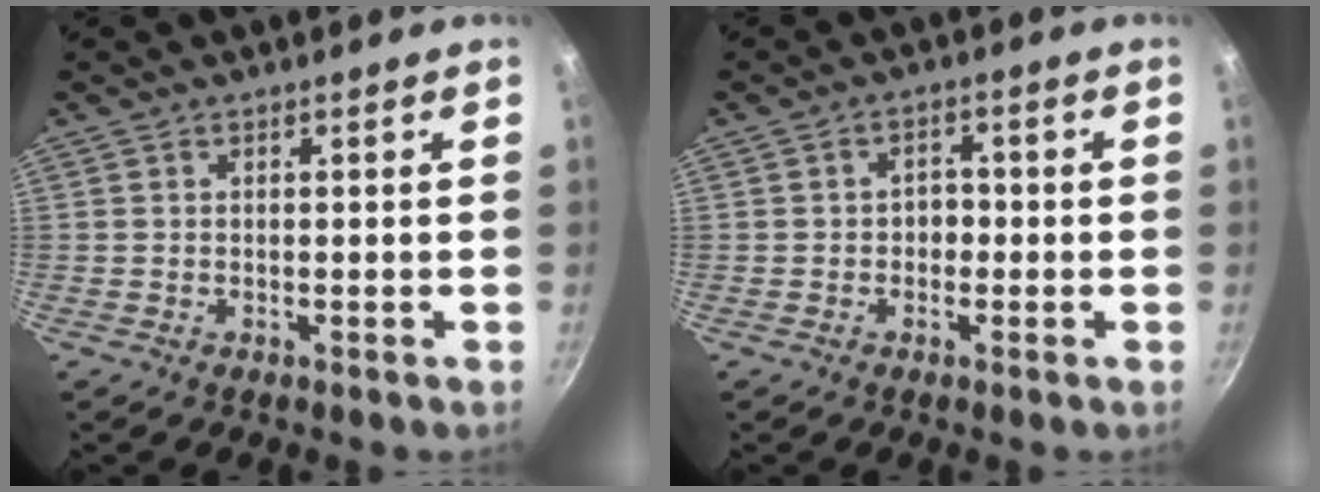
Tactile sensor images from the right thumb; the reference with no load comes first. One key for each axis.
{"total": 2.9, "fx": -0.6, "fy": 2.3, "fz": 1.7, "tx": -0.004, "ty": 0.011, "tz": -0.011}